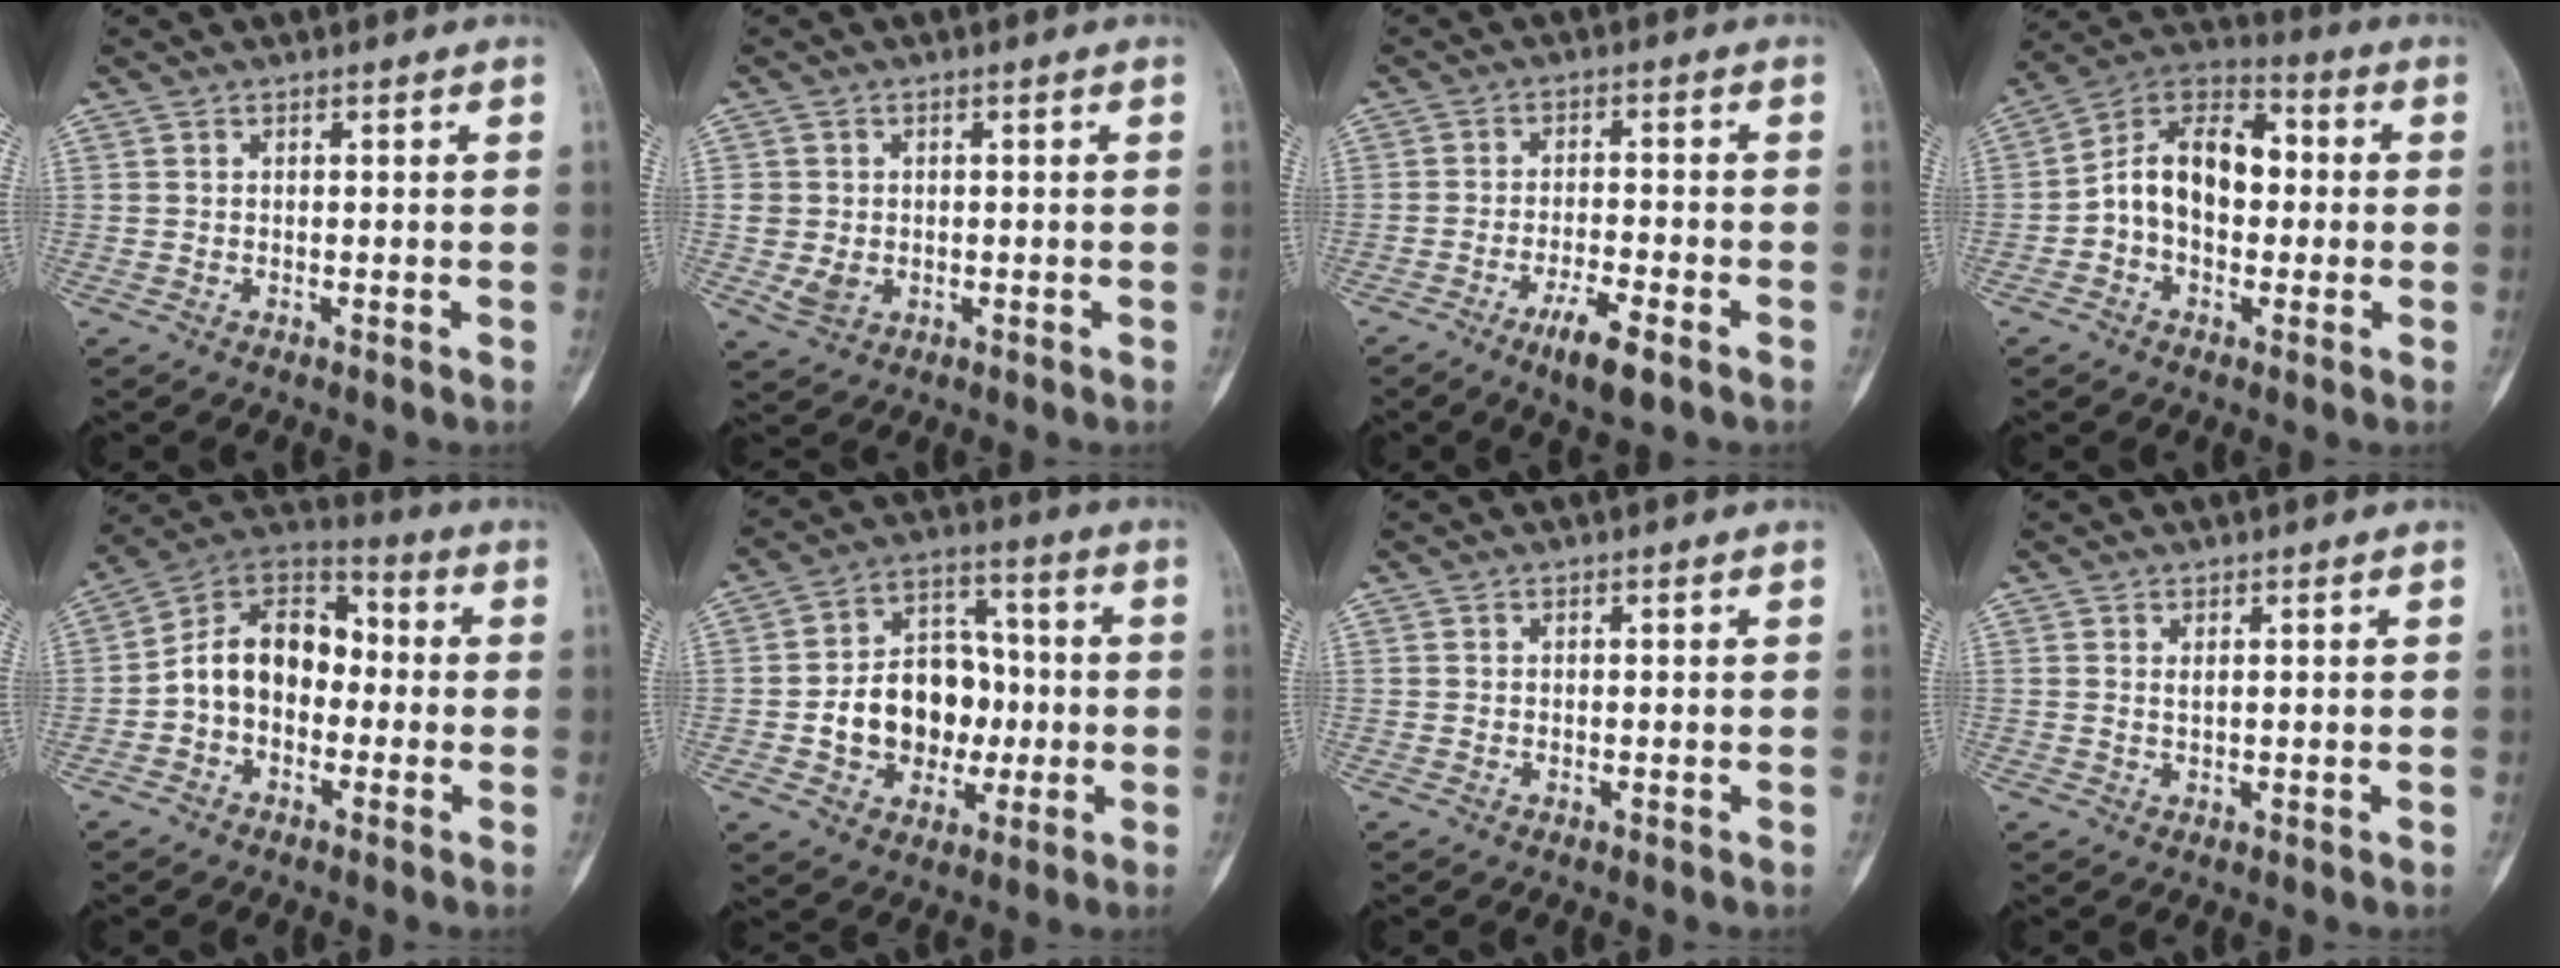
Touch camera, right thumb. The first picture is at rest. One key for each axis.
{"total": 3.9, "fx": -0.3, "fy": 3.4, "fz": 1.9, "tx": -0.024, "ty": -0.001, "tz": 0.003}
{"total": 6.5, "fx": -3.8, "fy": 1.4, "fz": 5.1, "tx": -0.091, "ty": 0.011, "tz": -0.063}
{"total": 13.6, "fx": -0.4, "fy": 9.2, "fz": 10.0, "tx": -0.142, "ty": 0.042, "tz": -0.021}
{"total": 13.0, "fx": -1.5, "fy": 9.4, "fz": 8.9, "tx": -0.120, "ty": 0.047, "tz": -0.043}
{"total": 14.8, "fx": -1.8, "fy": 11.5, "fz": 9.1, "tx": -0.093, "ty": 0.039, "tz": -0.025}
{"total": 0.0}
{"total": 0.7, "fx": 0.4, "fy": 0.1, "fz": 0.6, "tx": -0.007, "ty": -0.003, "tz": 0.006}